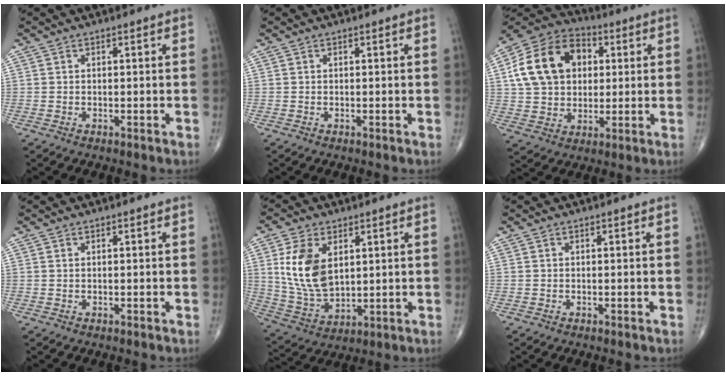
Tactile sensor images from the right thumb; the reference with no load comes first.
{"total": 0.0}
{"total": 17.7, "force": [3.7, 13.4, 11.0], "torque": [-0.176, 0.016, 0.060]}
{"total": 0.0}
{"total": 13.2, "force": [3.5, 8.0, 9.8], "torque": [-0.181, -0.017, 0.081]}
{"total": 0.0}